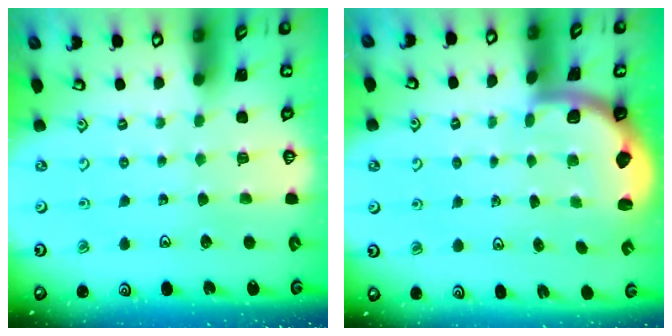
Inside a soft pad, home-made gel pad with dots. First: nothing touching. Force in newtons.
{"total": 2.0, "press": 2.0, "slide": 0.5}